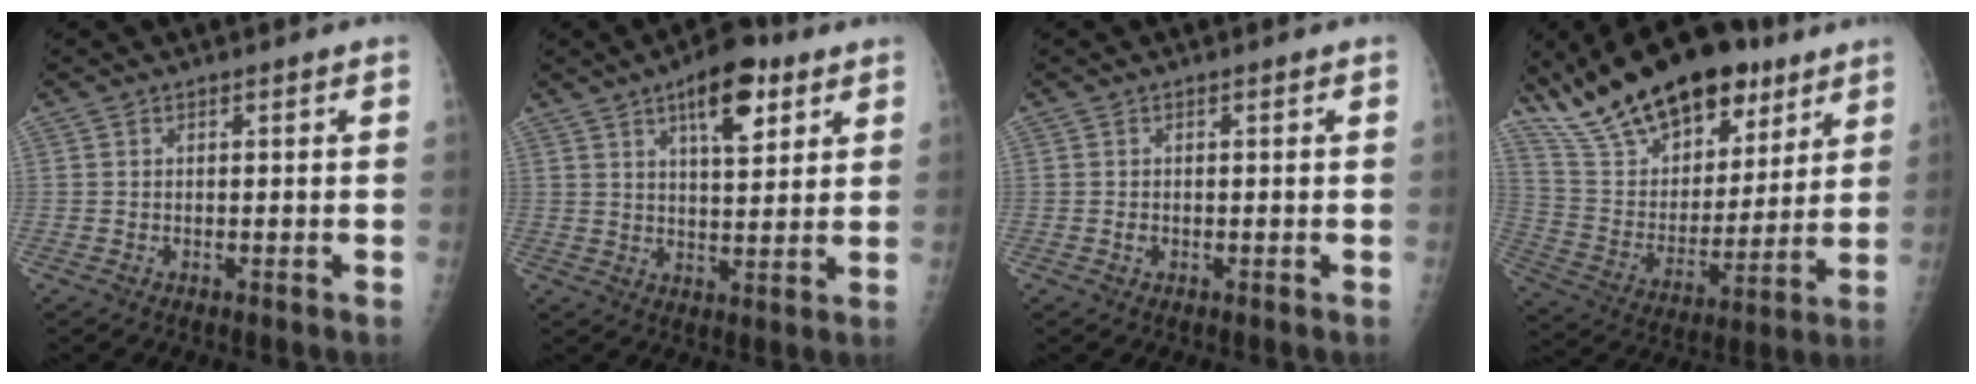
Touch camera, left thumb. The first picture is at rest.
{"total": 10.8, "force": [5.6, 4.3, 8.1], "torque": [-0.101, -0.022, 0.084]}
{"total": 0.8, "force": [-0.2, 0.6, 0.5], "torque": [-0.004, 0.001, -0.003]}
{"total": 25.9, "force": [17.9, 12.1, 14.2], "torque": [-0.217, -0.048, 0.305]}